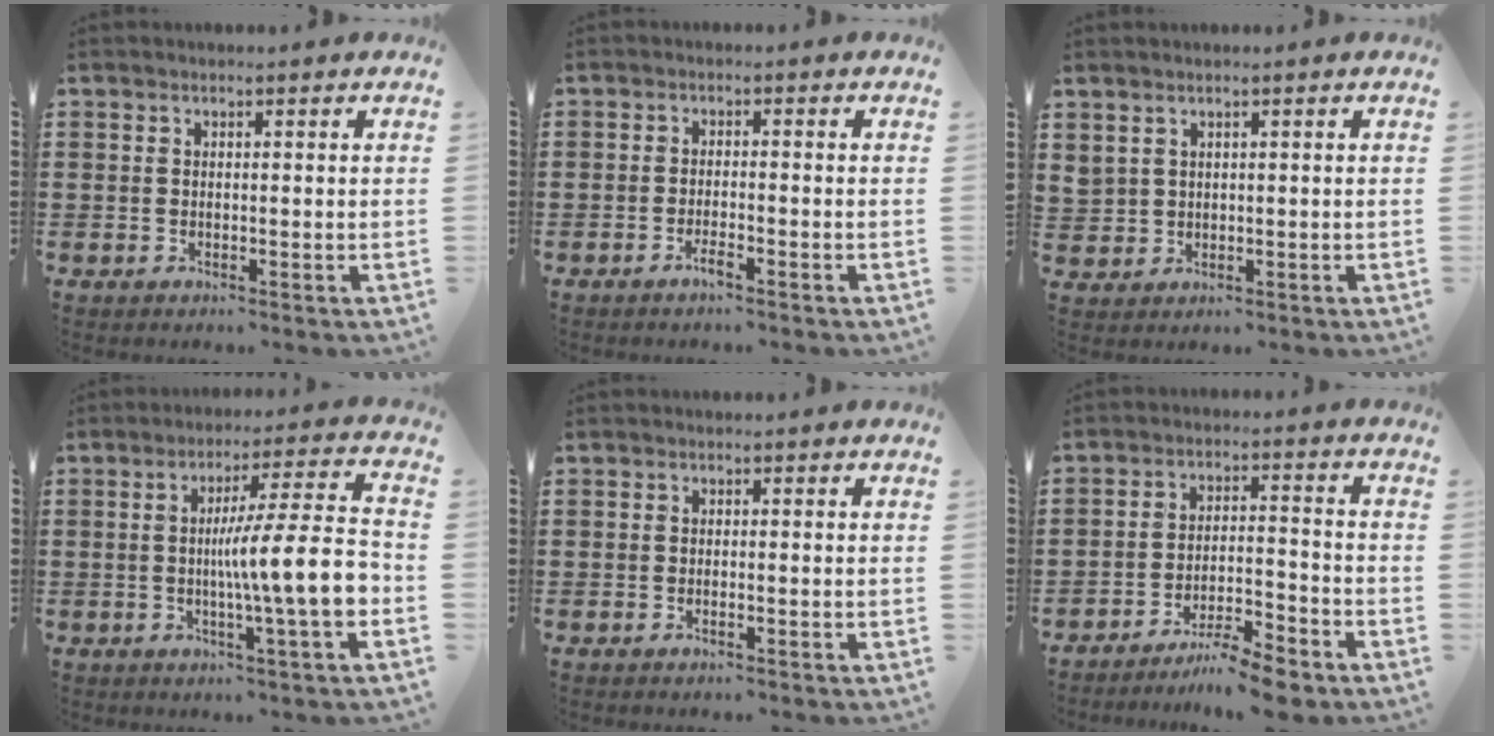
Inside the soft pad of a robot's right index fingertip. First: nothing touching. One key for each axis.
{"total": 2.1, "fx": -1.6, "fy": 0.2, "fz": 1.4, "tx": -0.033, "ty": -0.005, "tz": -0.030}
{"total": 1.6, "fx": 1.1, "fy": 1.1, "fz": 0.2, "tx": -0.010, "ty": 0.005, "tz": 0.021}
{"total": 11.2, "fx": -1.7, "fy": 0.9, "fz": 11.0, "tx": -0.165, "ty": -0.012, "tz": -0.035}
{"total": 0.6, "fx": -0.4, "fy": 0.0, "fz": 0.5, "tx": -0.010, "ty": -0.003, "tz": -0.007}
{"total": 6.7, "fx": -6.1, "fy": 0.3, "fz": 2.8, "tx": -0.051, "ty": 0.002, "tz": -0.118}